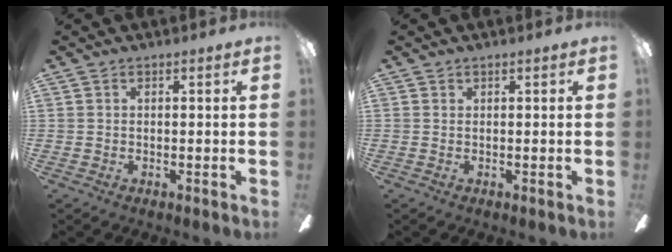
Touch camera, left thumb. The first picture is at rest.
{"total": 0.0}